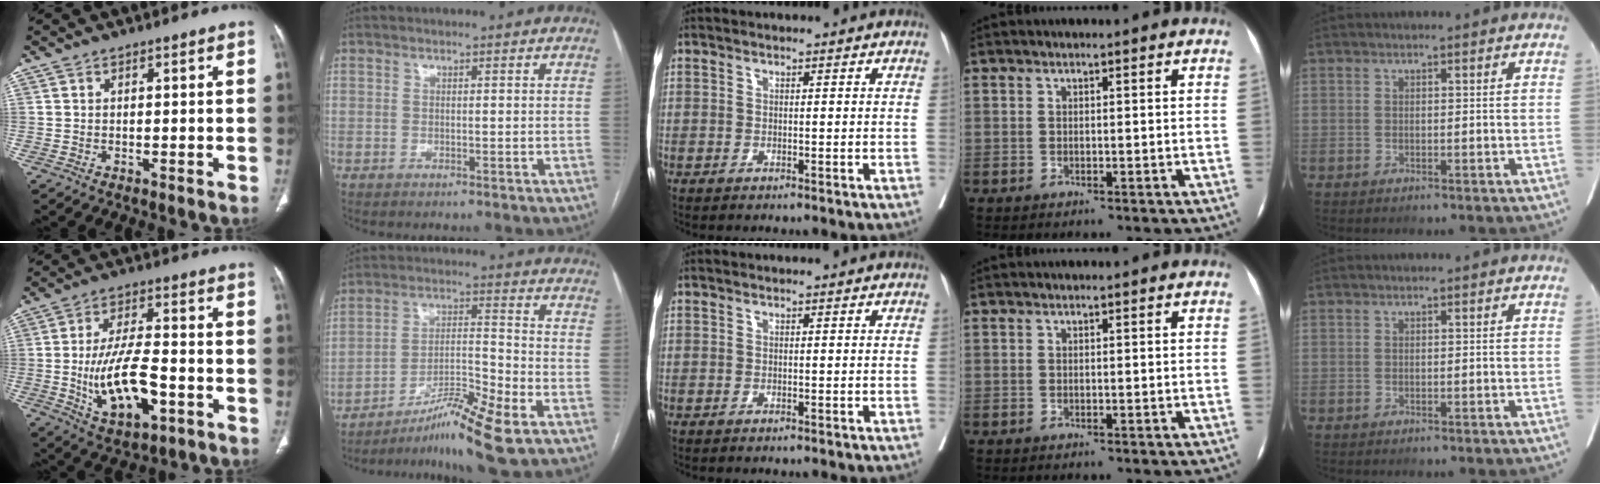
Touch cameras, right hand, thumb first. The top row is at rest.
{"thumb": {"total": 14.2, "force": [-3.8, 6.3, 12.2], "torque": [-0.213, 0.016, -0.059]}, "index": {"total": 12.2, "force": [-7.9, -0.1, 9.4], "torque": [-0.169, -0.014, -0.130]}}